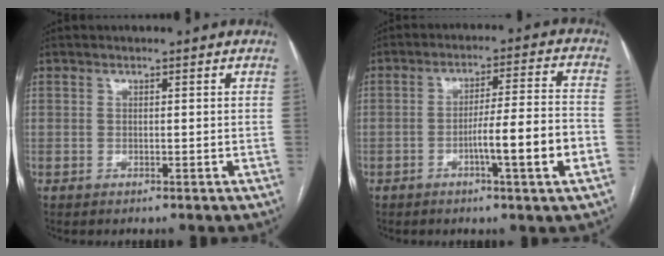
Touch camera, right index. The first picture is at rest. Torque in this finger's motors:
{"motor_torque": [1.30, -0.38, 0.38, 0.13]}